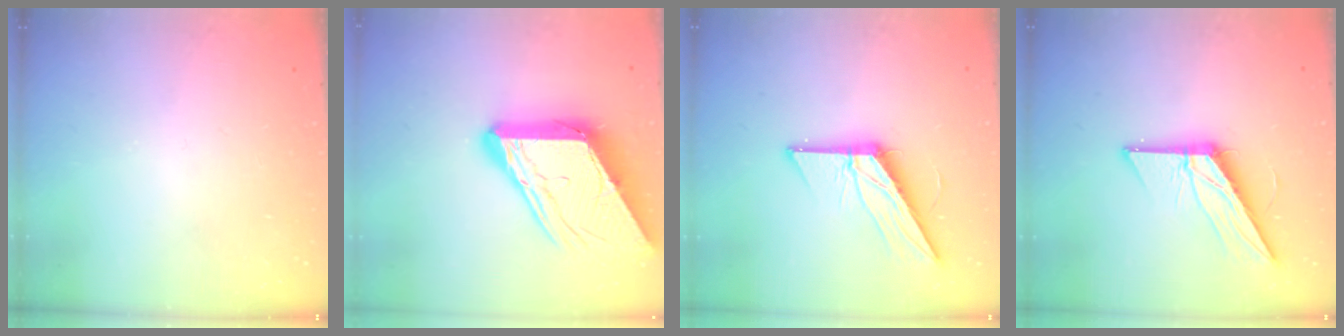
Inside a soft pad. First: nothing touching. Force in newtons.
{"total": 17.5, "press": 17.4, "slide": 1.7}
{"total": 13.9, "press": 13.9, "slide": 0.5}
{"total": 13.9, "press": 13.9, "slide": 0.5}